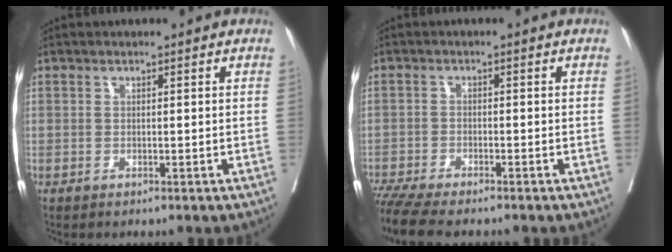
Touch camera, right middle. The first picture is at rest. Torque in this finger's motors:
{"motor_torque": [0.95, -0.95, 0.43, 0.11]}